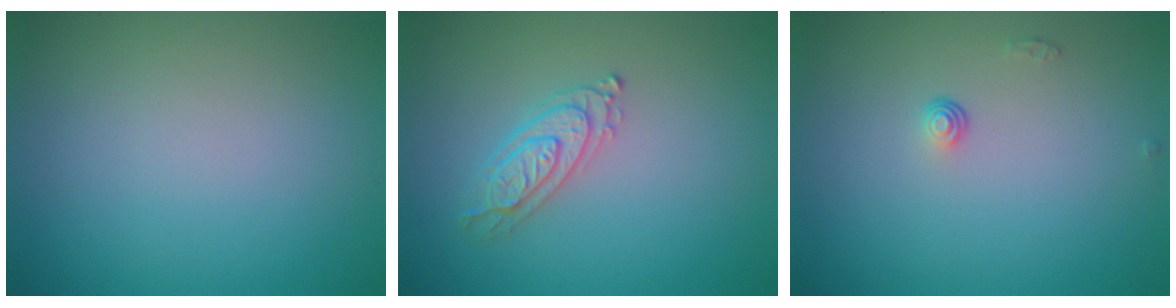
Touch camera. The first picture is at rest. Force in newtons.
{"total": 2.4, "press": 2.4, "slide": 0.3}
{"total": 0.8, "press": 0.5, "slide": 0.6}